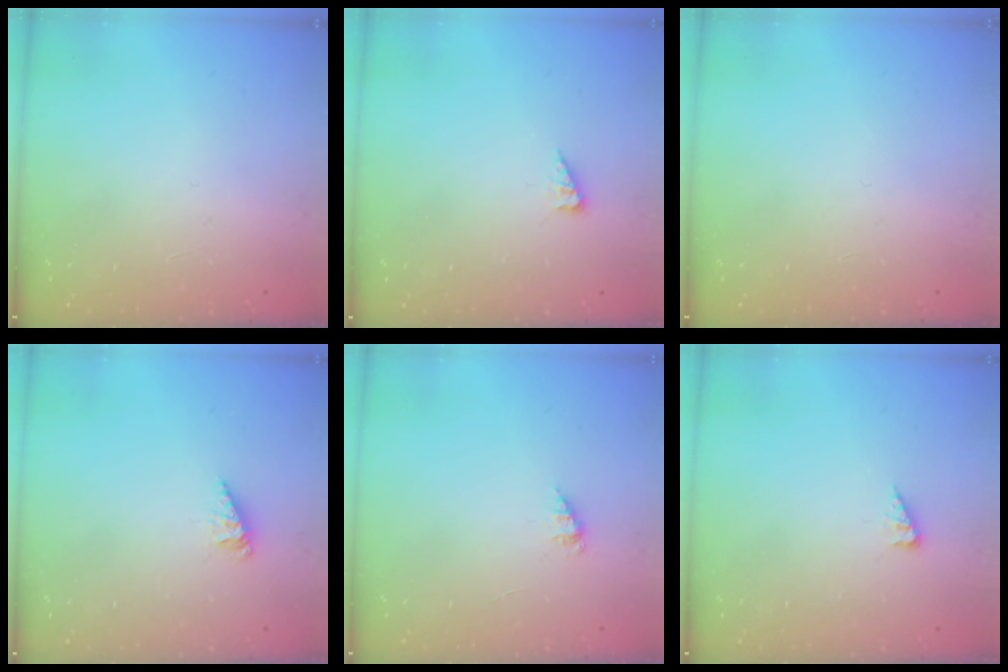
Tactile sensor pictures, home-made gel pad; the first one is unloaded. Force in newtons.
{"total": 2.9, "press": 2.9, "slide": 0.5}
{"total": 0.0}
{"total": 2.0, "press": 2.0, "slide": 0.3}
{"total": 1.7, "press": 1.7, "slide": 0.2}
{"total": 2.9, "press": 2.9, "slide": 0.5}